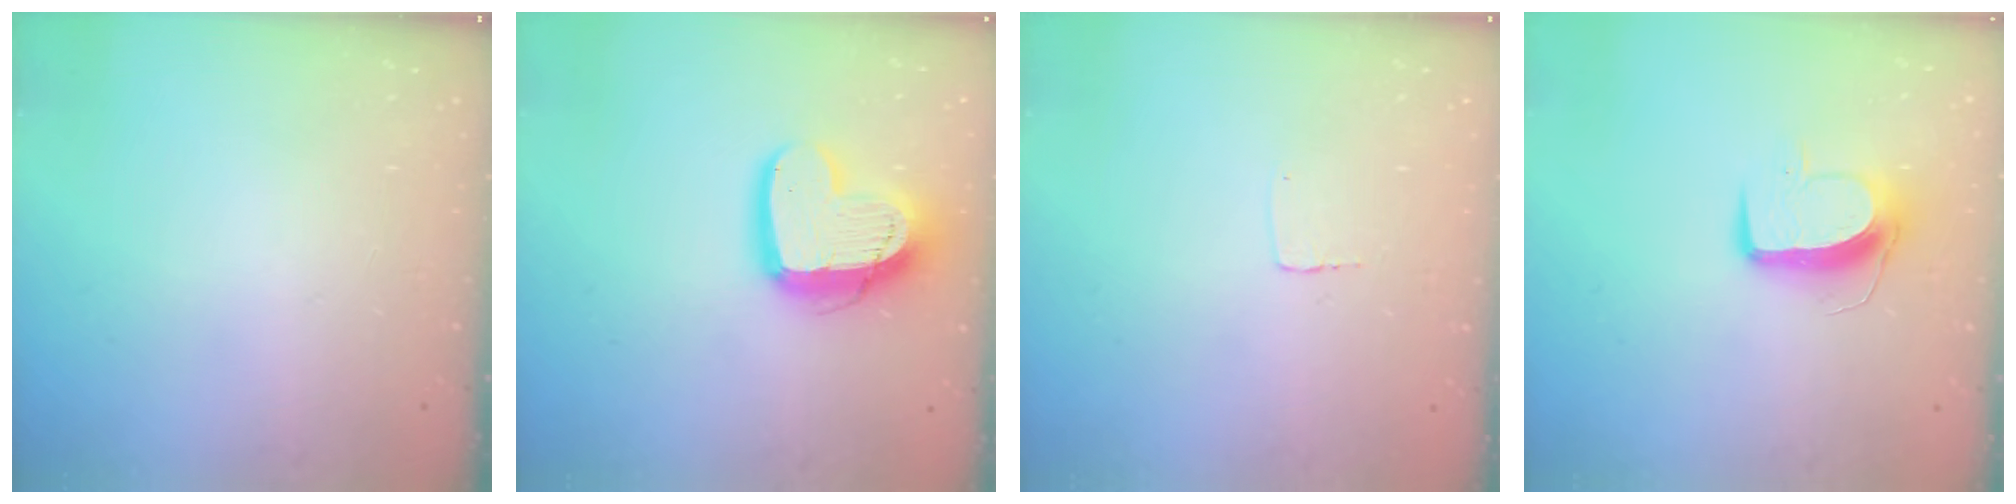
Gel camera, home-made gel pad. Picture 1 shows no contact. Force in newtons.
{"total": 15.5, "press": 15.4, "slide": 1.4}
{"total": 2.3, "press": 2.3, "slide": 0.1}
{"total": 9.8, "press": 9.7, "slide": 1.0}